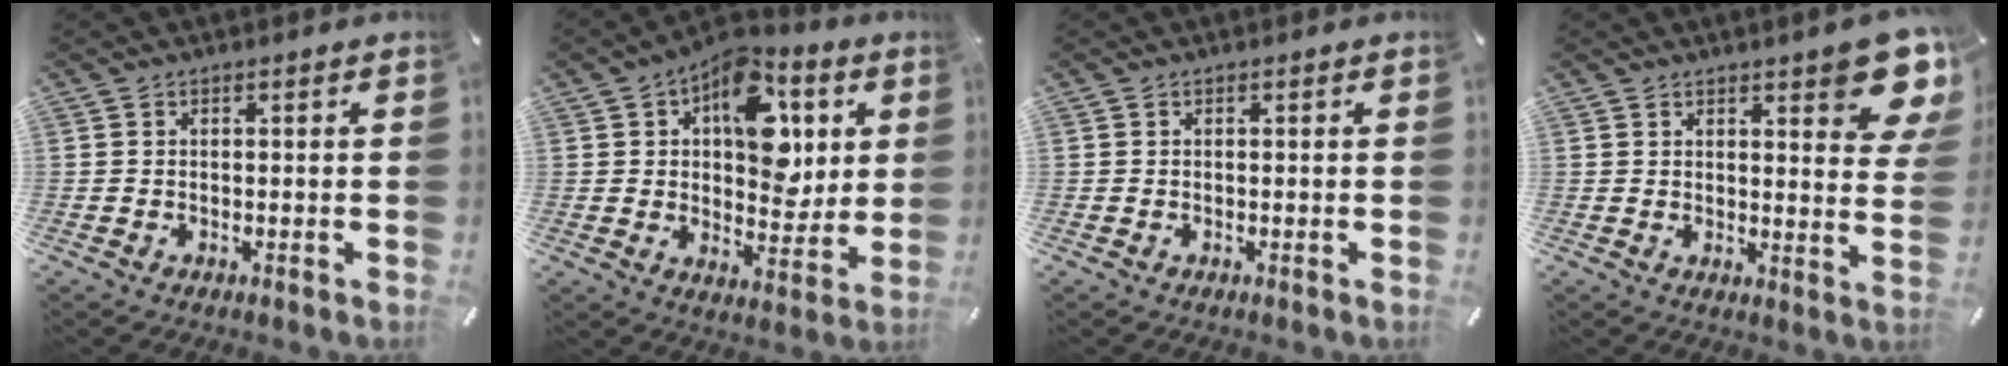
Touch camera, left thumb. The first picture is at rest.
{"total": 16.5, "force": [5.6, 10.6, 11.3], "torque": [-0.138, -0.029, 0.097]}
{"total": 0.0}
{"total": 10.9, "force": [7.0, 3.2, 7.7], "torque": [-0.086, -0.051, 0.116]}